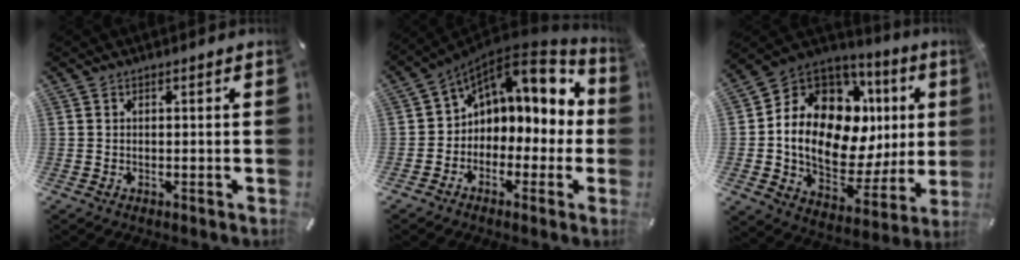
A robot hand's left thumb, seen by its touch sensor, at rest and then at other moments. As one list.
[{"total": 10.3, "force": [4.2, 7.4, 5.7], "torque": [-0.094, -0.026, 0.072]}, {"total": 18.5, "force": [3.1, 12.6, 13.2], "torque": [-0.247, -0.051, 0.057]}]